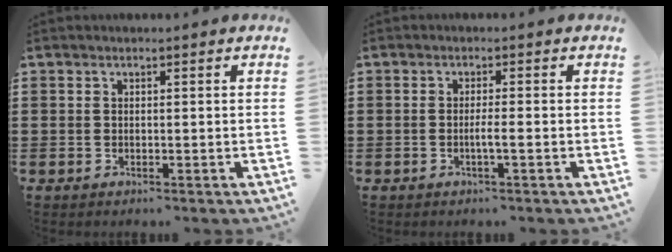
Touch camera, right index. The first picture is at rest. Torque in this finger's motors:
{"motor_torque": [0.79, -0.14, 0.06, 0.03]}